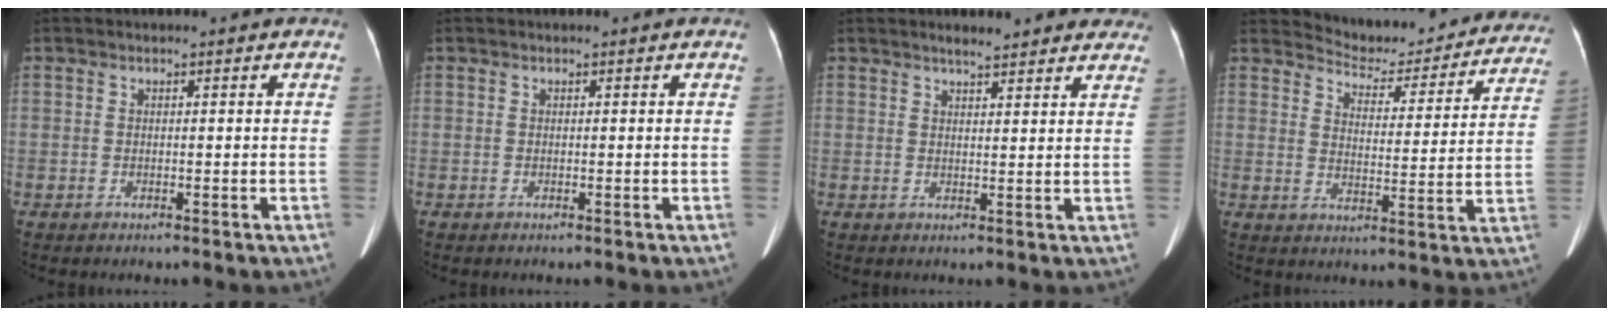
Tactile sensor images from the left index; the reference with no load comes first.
{"total": 0.0}
{"total": 8.1, "force": [7.2, 1.6, 3.3], "torque": [-0.030, 0.008, 0.077]}
{"total": 17.0, "force": [16.2, 4.1, 3.0], "torque": [-0.020, -0.032, 0.188]}